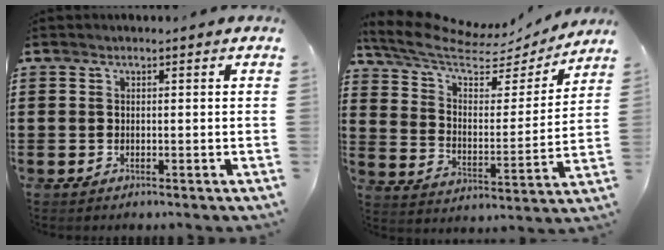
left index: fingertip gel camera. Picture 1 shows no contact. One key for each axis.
{"total": 7.7, "fx": 6.1, "fy": 2.9, "fz": 3.6, "tx": -0.099, "ty": -0.037, "tz": 0.104}